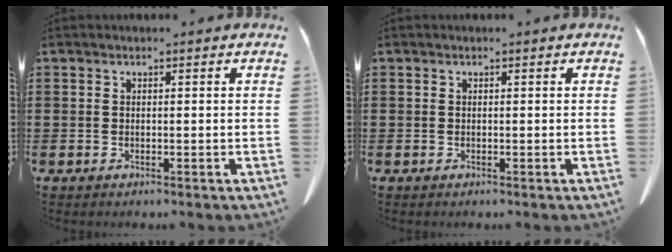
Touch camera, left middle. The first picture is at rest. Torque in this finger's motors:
{"motor_torque": [0.00, 0.00, 0.00, 0.02]}